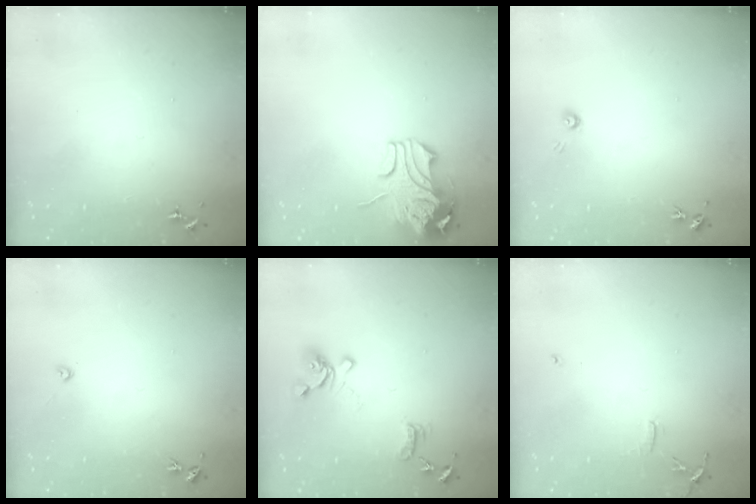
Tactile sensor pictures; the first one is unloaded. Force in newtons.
{"total": 9.7, "press": 9.6, "slide": 1.7}
{"total": 3.7, "press": 3.7, "slide": 0.4}
{"total": 2.2, "press": 2.2, "slide": 0.3}
{"total": 13.1, "press": 13.0, "slide": 1.2}
{"total": 6.2, "press": 6.1, "slide": 0.7}